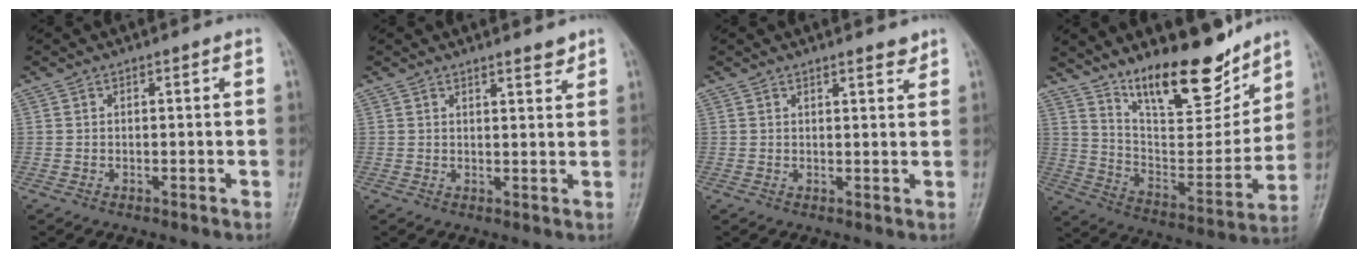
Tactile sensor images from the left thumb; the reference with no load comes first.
{"total": 2.6, "force": [2.2, 0.6, 1.2], "torque": [-0.008, -0.018, 0.032]}
{"total": 2.3, "force": [2.0, 0.6, 1.1], "torque": [-0.006, -0.014, 0.027]}
{"total": 19.8, "force": [14.7, 6.5, 11.6], "torque": [-0.135, -0.097, 0.252]}